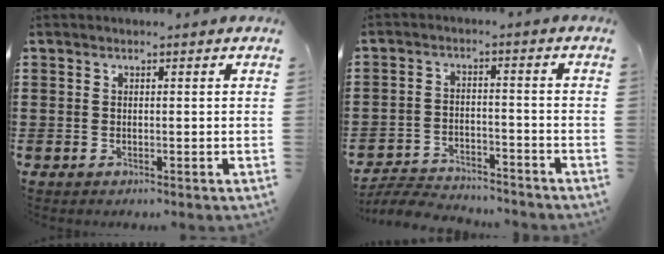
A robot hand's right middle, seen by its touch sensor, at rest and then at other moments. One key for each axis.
{"total": 5.0, "fx": -4.9, "fy": 0.7, "fz": 0.8, "tx": -0.025, "ty": 0.005, "tz": -0.104}